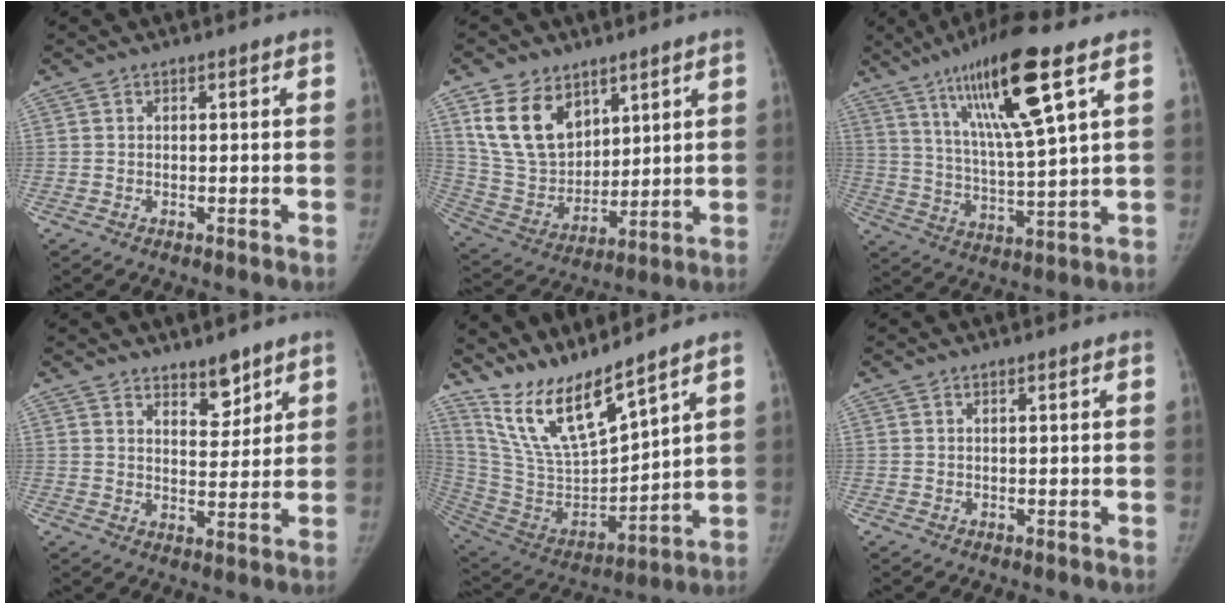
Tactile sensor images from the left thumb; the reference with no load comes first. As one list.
[{"total": 15.0, "force": [7.9, 10.1, 7.9], "torque": [-0.113, -0.040, 0.171]}, {"total": 17.5, "force": [9.1, 2.2, 14.8], "torque": [-0.264, -0.034, 0.166]}, {"total": 5.6, "force": [4.3, 2.4, 2.6], "torque": [-0.013, -0.036, 0.072]}, {"total": 16.1, "force": [13.5, 2.2, 8.5], "torque": [-0.146, -0.080, 0.281]}, {"total": 0.0}]